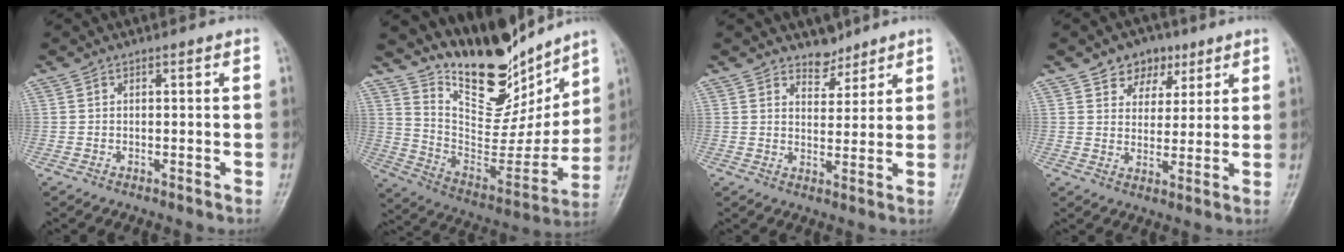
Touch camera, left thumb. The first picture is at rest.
{"total": 21.1, "force": [16.9, 8.0, 9.8], "torque": [-0.099, -0.109, 0.293]}
{"total": 4.0, "force": [3.4, 2.1, 0.5], "torque": [0.016, -0.027, 0.055]}
{"total": 7.2, "force": [4.3, 5.3, 2.3], "torque": [0.000, -0.016, 0.068]}